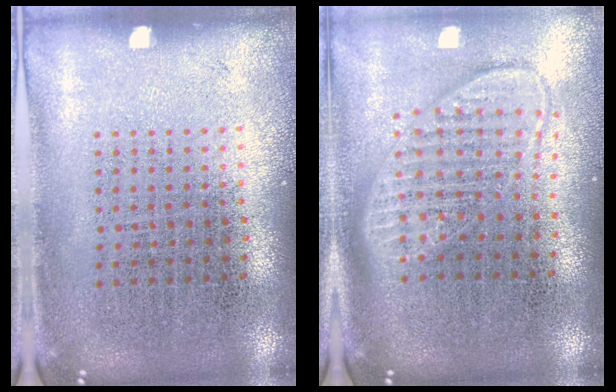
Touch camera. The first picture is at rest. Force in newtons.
{"total": 1.9, "press": 1.5, "slide": 1.1}